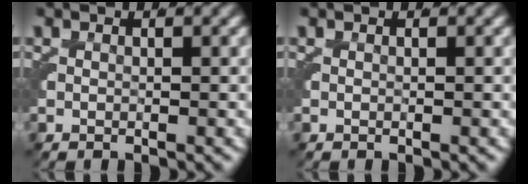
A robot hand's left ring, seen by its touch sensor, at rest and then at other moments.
{"total": 0.0}